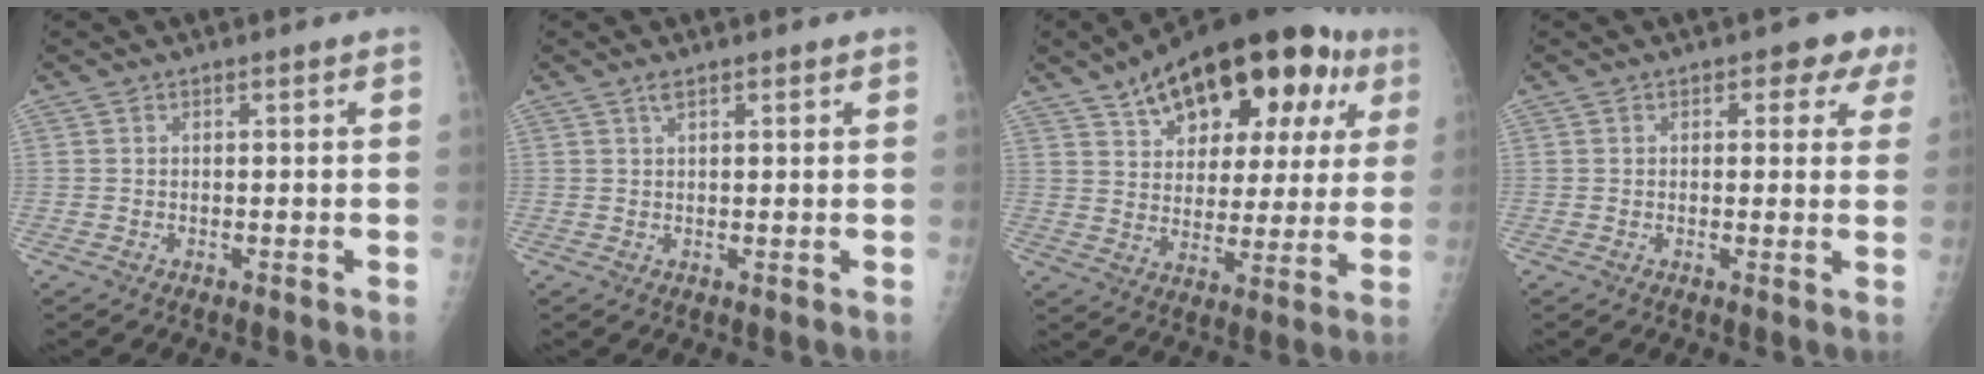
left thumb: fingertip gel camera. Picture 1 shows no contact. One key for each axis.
{"total": 1.4, "fx": 1.0, "fy": 0.5, "fz": 0.9, "tx": -0.014, "ty": -0.001, "tz": 0.018}
{"total": 23.9, "fx": 12.2, "fy": 12.4, "fz": 16.4, "tx": -0.206, "ty": 0.004, "tz": 0.179}
{"total": 4.5, "fx": 2.2, "fy": 2.8, "fz": 2.7, "tx": 0.008, "ty": -0.004, "tz": 0.016}